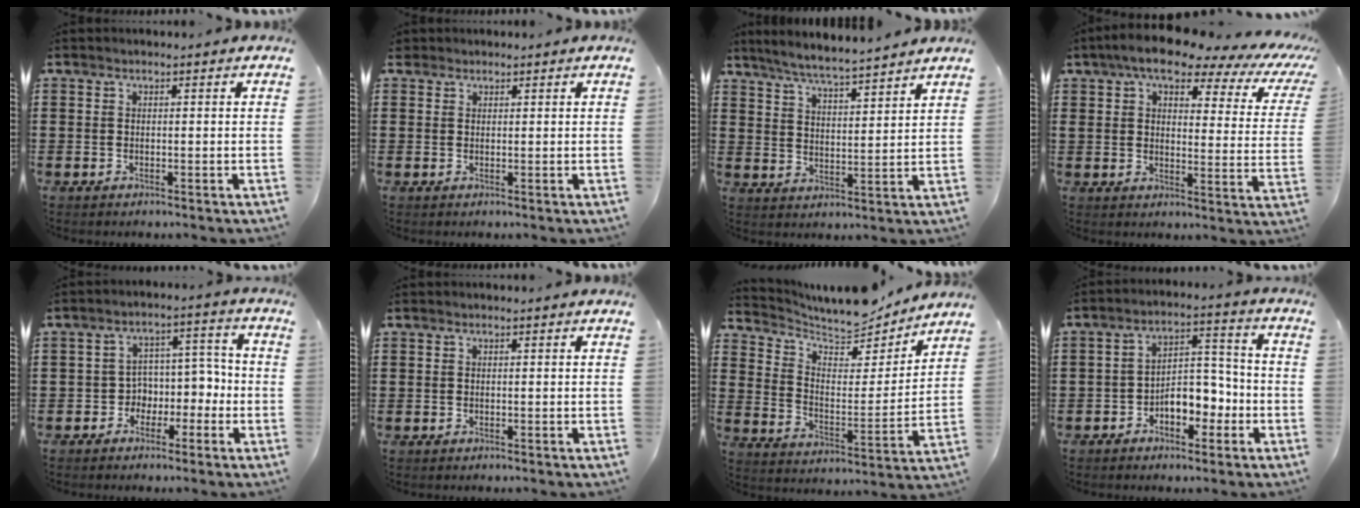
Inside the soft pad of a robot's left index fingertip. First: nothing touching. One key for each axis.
{"total": 1.1, "fx": 0.8, "fy": 0.6, "fz": 0.1, "tx": -0.005, "ty": 0.004, "tz": 0.017}
{"total": 5.6, "fx": 5.4, "fy": -0.5, "fz": 1.6, "tx": -0.053, "ty": -0.031, "tz": 0.094}
{"total": 8.4, "fx": 6.4, "fy": 2.0, "fz": 5.1, "tx": -0.103, "ty": -0.030, "tz": 0.103}
{"total": 4.7, "fx": -1.7, "fy": 4.2, "fz": 1.2, "tx": -0.040, "ty": 0.007, "tz": -0.037}
{"total": 0.0}
{"total": 7.4, "fx": 7.2, "fy": 1.5, "fz": 1.2, "tx": -0.054, "ty": -0.056, "tz": 0.124}
{"total": 6.5, "fx": -3.2, "fy": 4.0, "fz": 4.0, "tx": -0.064, "ty": 0.015, "tz": -0.062}